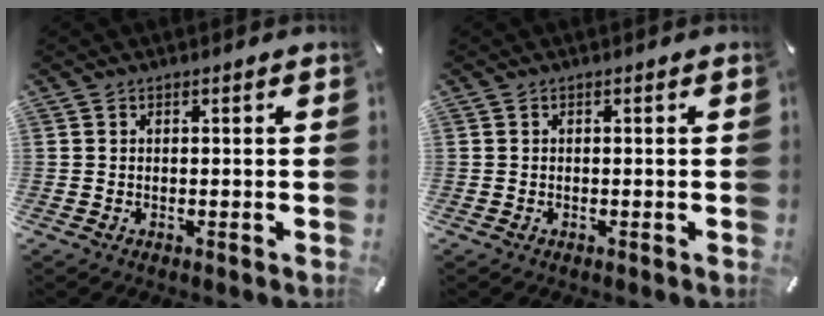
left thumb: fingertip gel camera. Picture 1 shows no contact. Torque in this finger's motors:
{"motor_torque": [-0.12, -0.31, -0.27, -0.05, -0.01]}